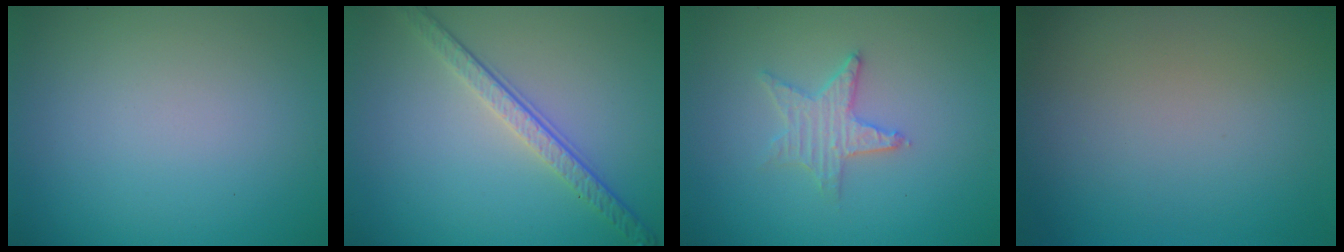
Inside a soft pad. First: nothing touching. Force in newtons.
{"total": 3.8, "press": 2.8, "slide": 2.6}
{"total": 2.7, "press": 2.6, "slide": 0.5}
{"total": 0.0}